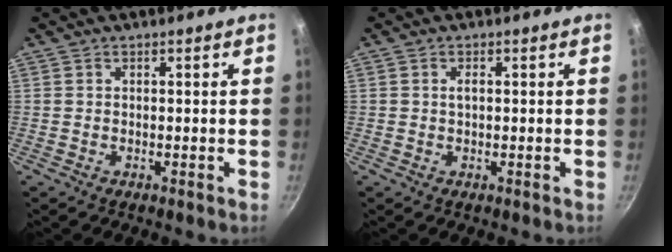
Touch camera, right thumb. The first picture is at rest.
{"total": 1.2, "force": [0.2, 0.7, 1.0], "torque": [-0.017, 0.003, 0.003]}